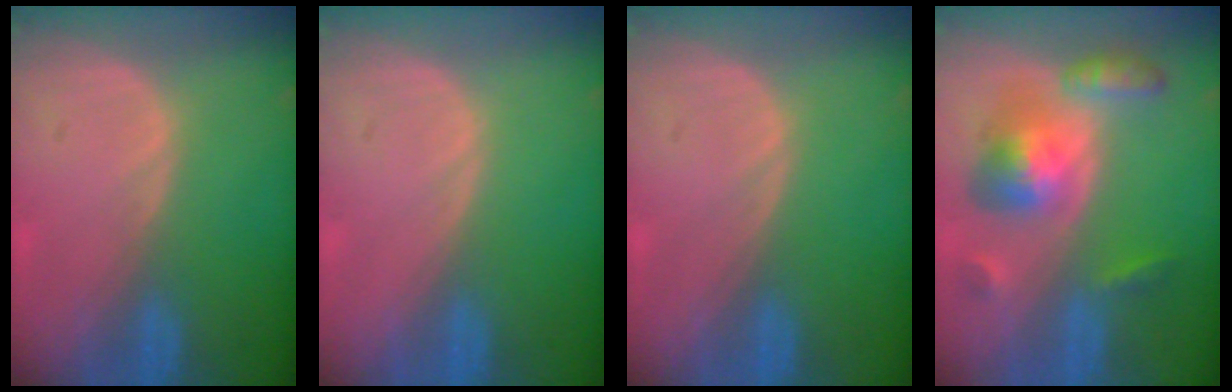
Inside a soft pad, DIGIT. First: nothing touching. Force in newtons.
{"total": 0.0}
{"total": 0.0}
{"total": 7.9, "press": 7.9, "slide": 0.6}